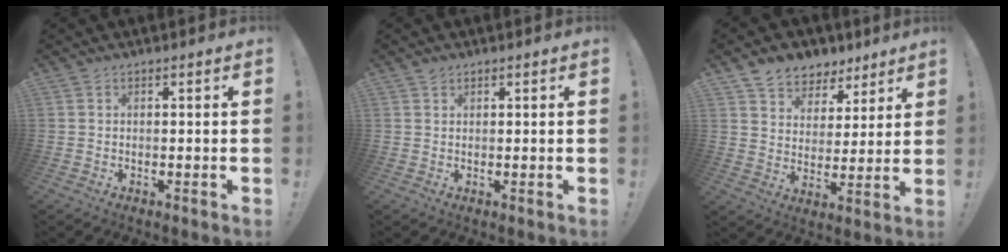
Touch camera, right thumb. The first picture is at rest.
{"total": 1.2, "force": [1.1, 0.6, 0.2], "torque": [0.005, -0.004, 0.019]}
{"total": 7.6, "force": [5.3, 5.3, 0.8], "torque": [-0.016, -0.043, 0.106]}